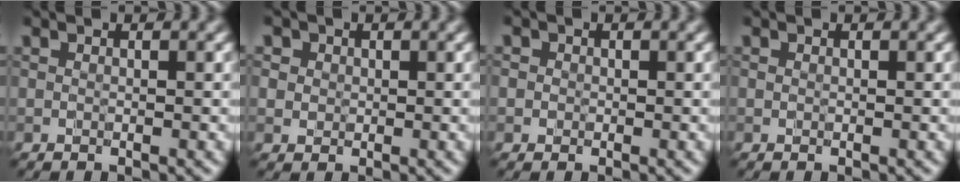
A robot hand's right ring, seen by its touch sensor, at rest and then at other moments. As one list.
[{"total": 1.9, "force": [0.8, 1.7, 0.5], "torque": [-0.007, 0.005, 0.014]}, {"total": 0.8, "force": [-0.1, 0.8, 0.0], "torque": [0.010, -0.005, -0.006]}, {"total": 0.0}]